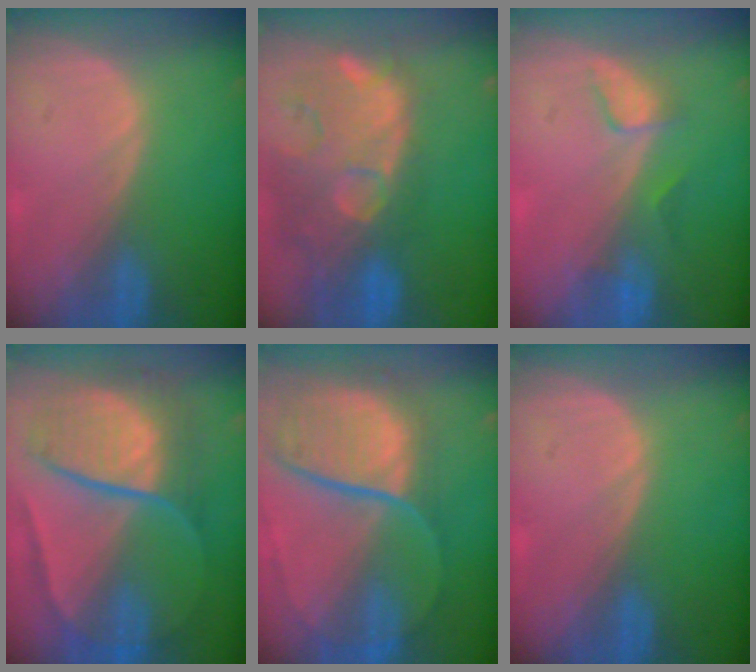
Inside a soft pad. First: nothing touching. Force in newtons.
{"total": 14.5, "press": 11.7, "slide": 8.5}
{"total": 2.8, "press": 2.7, "slide": 0.4}
{"total": 10.8, "press": 10.7, "slide": 1.1}
{"total": 11.4, "press": 9.5, "slide": 6.4}
{"total": 0.0}